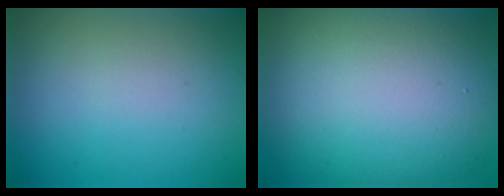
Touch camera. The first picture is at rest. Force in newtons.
{"total": 15.3, "press": 15.3, "slide": 0.6}